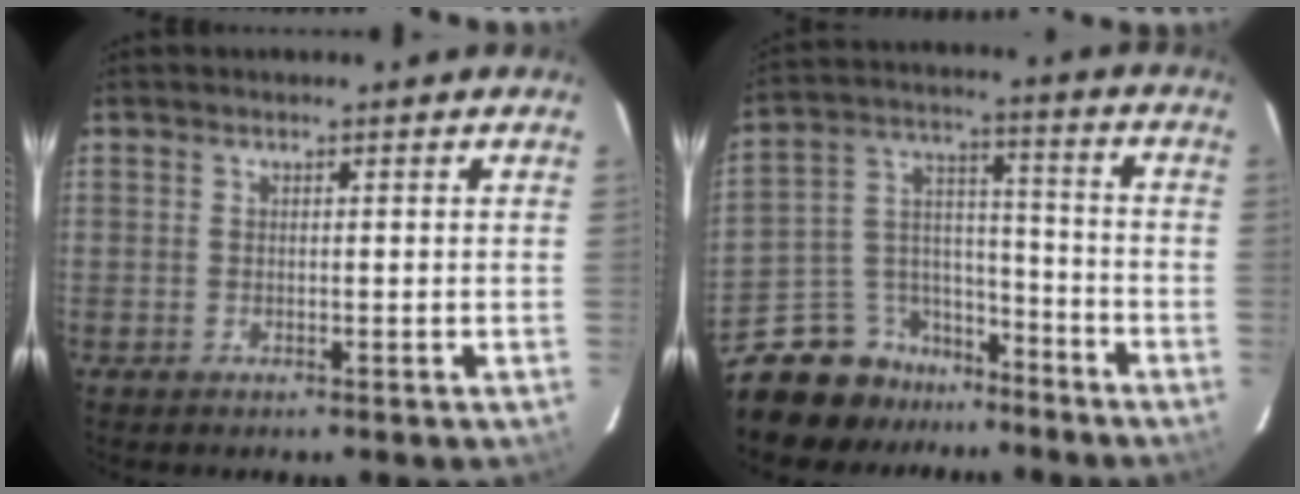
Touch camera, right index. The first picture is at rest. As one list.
[{"total": 14.0, "force": [-11.2, 7.9, 2.6], "torque": [-0.069, 0.063, -0.182]}]